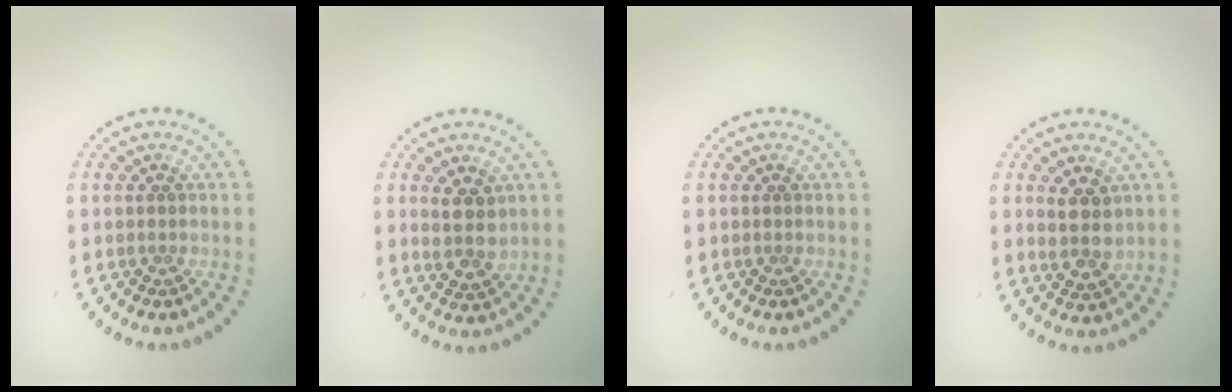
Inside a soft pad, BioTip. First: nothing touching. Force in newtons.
{"total": 2.8, "press": 2.6, "slide": 1.0}
{"total": 0.0}
{"total": 2.8, "press": 2.6, "slide": 1.0}